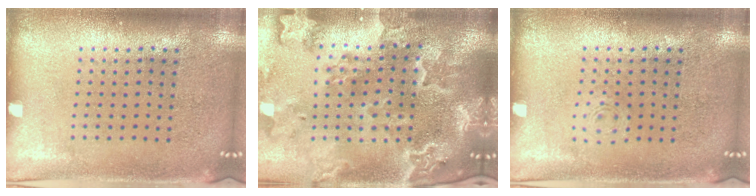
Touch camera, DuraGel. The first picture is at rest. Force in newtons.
{"total": 4.4, "press": 3.6, "slide": 2.5}
{"total": 0.6, "press": 0.6, "slide": 0.1}